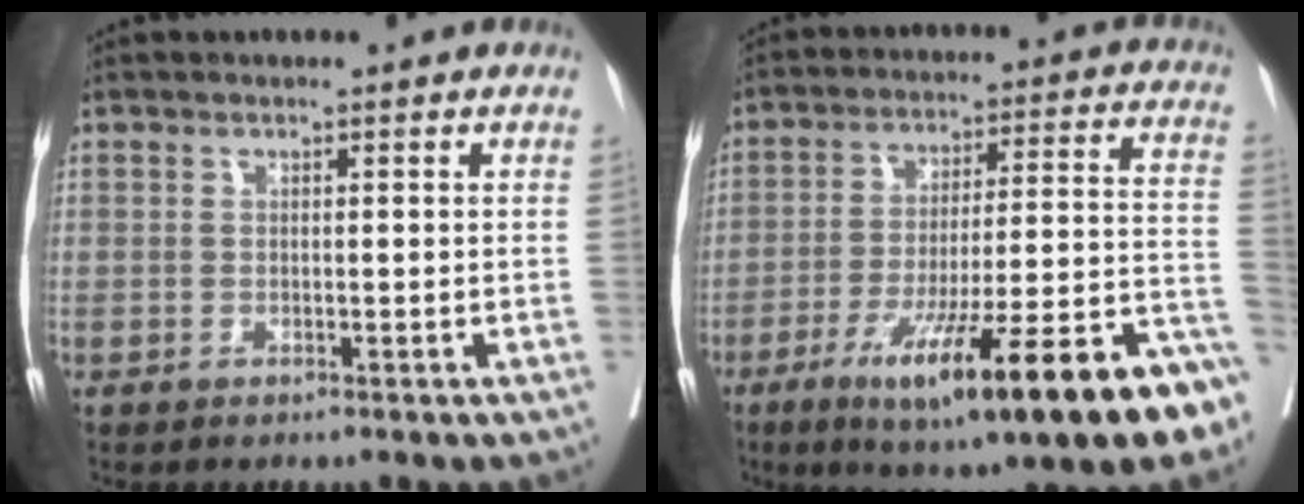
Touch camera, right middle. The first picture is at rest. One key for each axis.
{"total": 23.1, "fx": -13.3, "fy": 2.1, "fz": 18.8, "tx": -0.210, "ty": -0.014, "tz": -0.209}